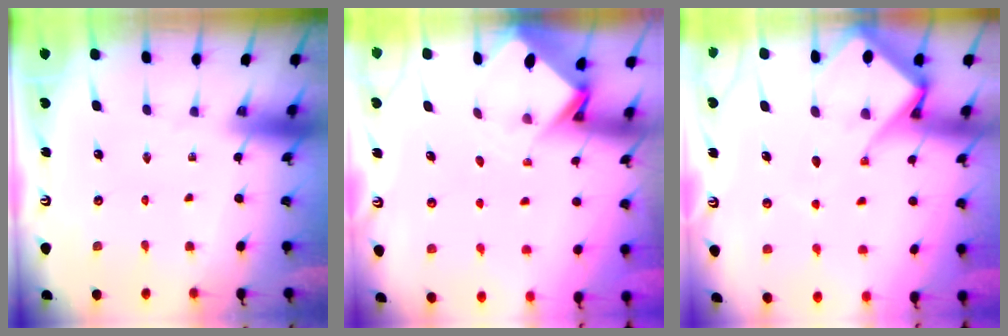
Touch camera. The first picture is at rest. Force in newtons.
{"total": 3.3, "press": 3.3, "slide": 0.3}
{"total": 12.1, "press": 12.0, "slide": 1.2}